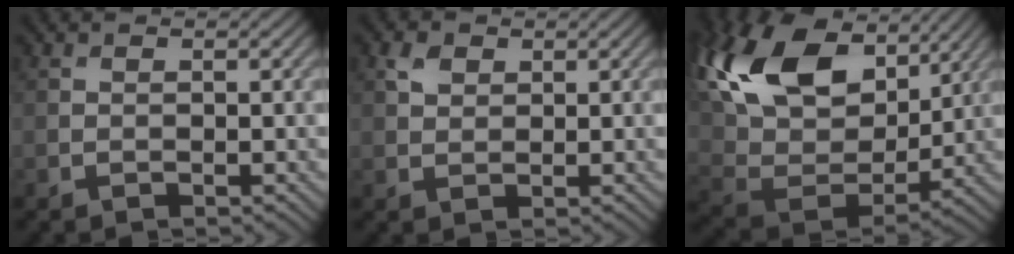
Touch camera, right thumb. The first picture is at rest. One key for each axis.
{"total": 2.0, "fx": 1.0, "fy": 1.4, "fz": 1.0, "tx": -0.026, "ty": 0.002, "tz": 0.021}
{"total": 19.3, "fx": 9.2, "fy": 11.7, "fz": 12.3, "tx": -0.306, "ty": 0.043, "tz": 0.175}